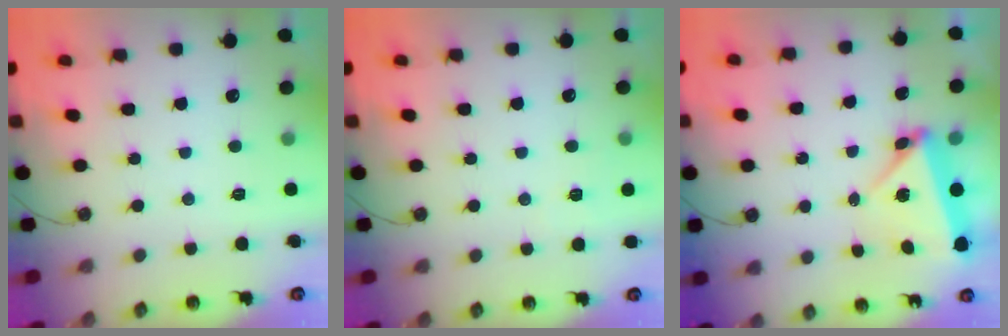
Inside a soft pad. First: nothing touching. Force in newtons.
{"total": 3.5, "press": 3.1, "slide": 1.6}
{"total": 5.6, "press": 5.5, "slide": 0.6}